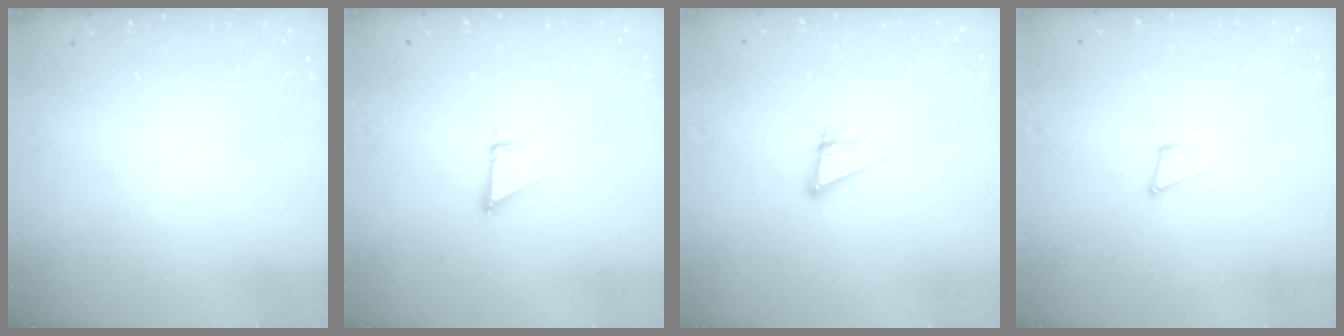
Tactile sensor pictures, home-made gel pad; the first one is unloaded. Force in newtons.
{"total": 1.0, "press": 1.0, "slide": 0.1}
{"total": 5.6, "press": 5.6, "slide": 0.3}
{"total": 5.4, "press": 5.3, "slide": 1.1}